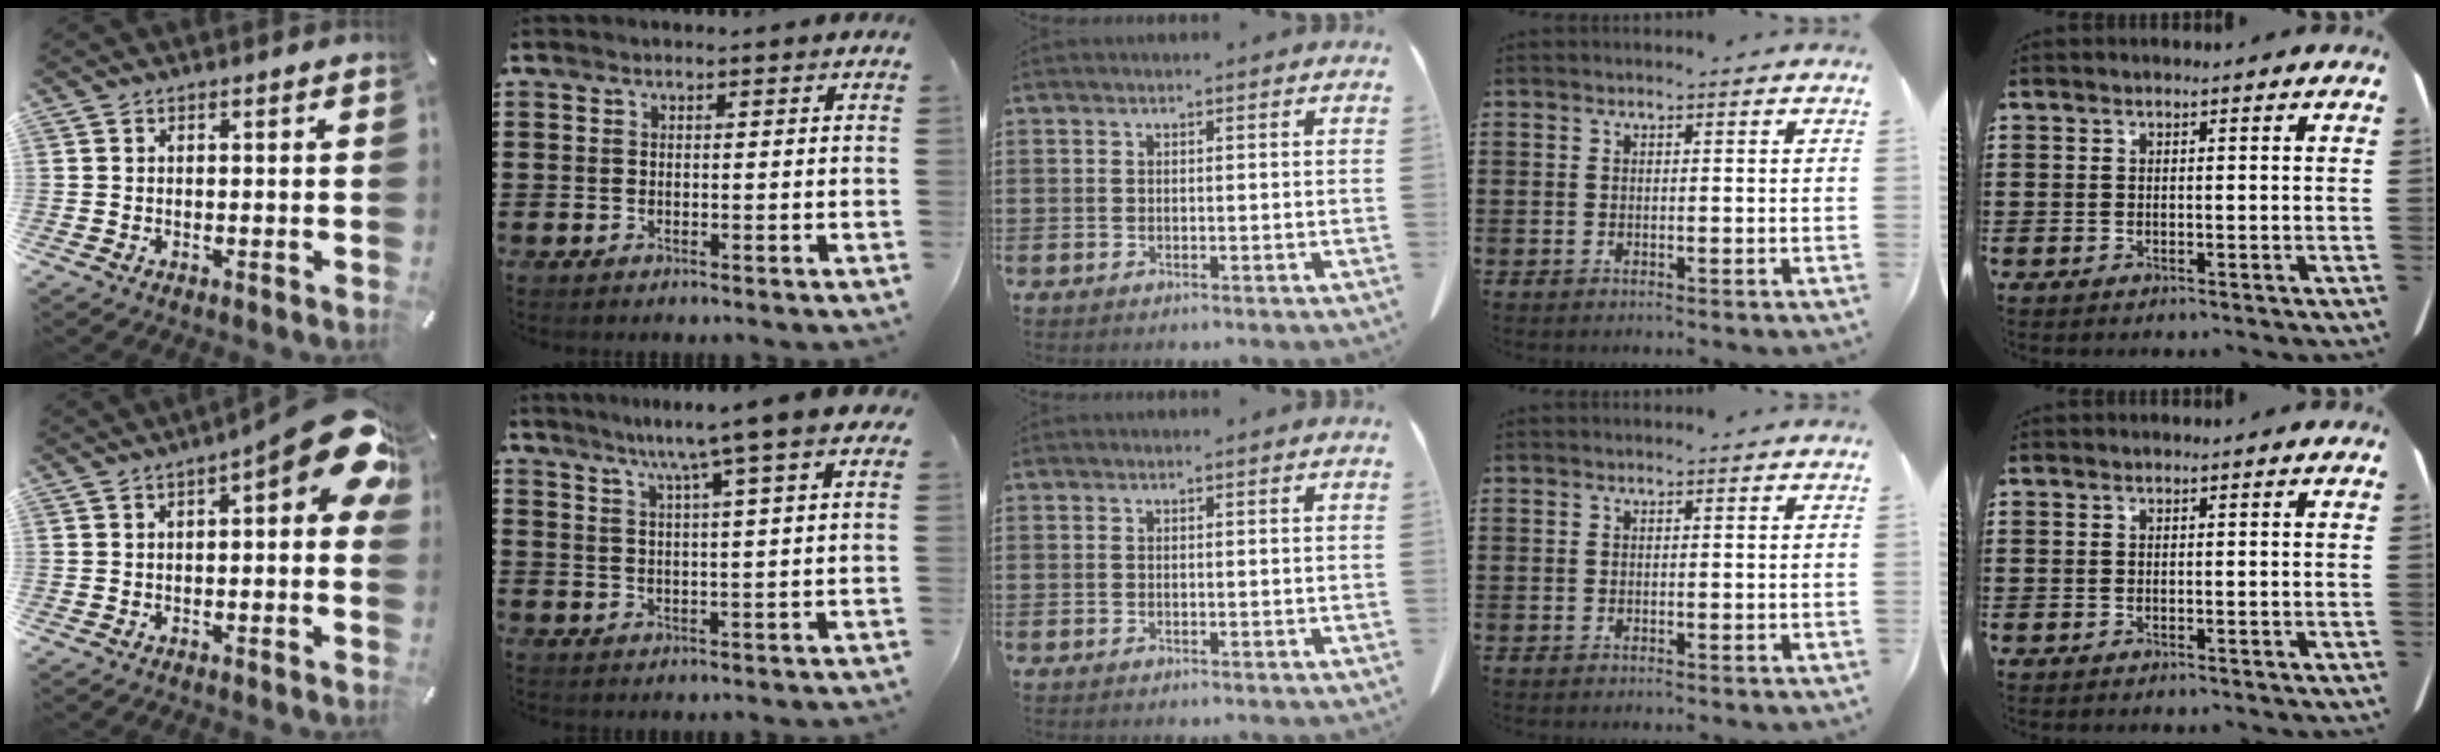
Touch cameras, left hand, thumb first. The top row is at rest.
{"thumb": {"total": 12.9, "force": [4.4, 4.0, 11.4], "torque": [-0.151, -0.035, 0.072]}, "index": {"total": 7.6, "force": [5.4, -0.4, 5.4], "torque": [-0.113, -0.020, 0.086]}}